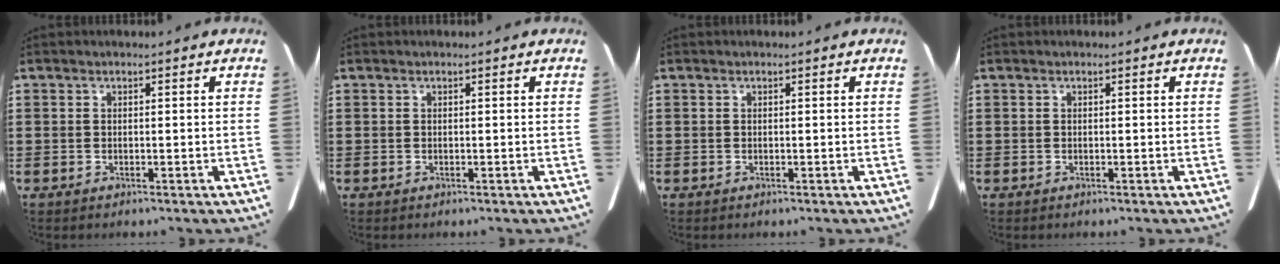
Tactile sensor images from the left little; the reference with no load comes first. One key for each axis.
{"total": 0.0}
{"total": 0.0}
{"total": 0.0}